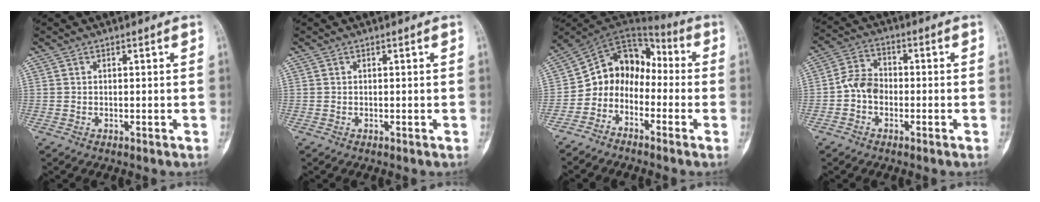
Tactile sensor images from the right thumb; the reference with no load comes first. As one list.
[{"total": 0.0}, {"total": 10.6, "force": [-3.9, 8.5, 5.0], "torque": [-0.052, 0.089, -0.089]}, {"total": 5.9, "force": [-1.5, 4.4, 3.6], "torque": [-0.052, 0.021, -0.041]}]